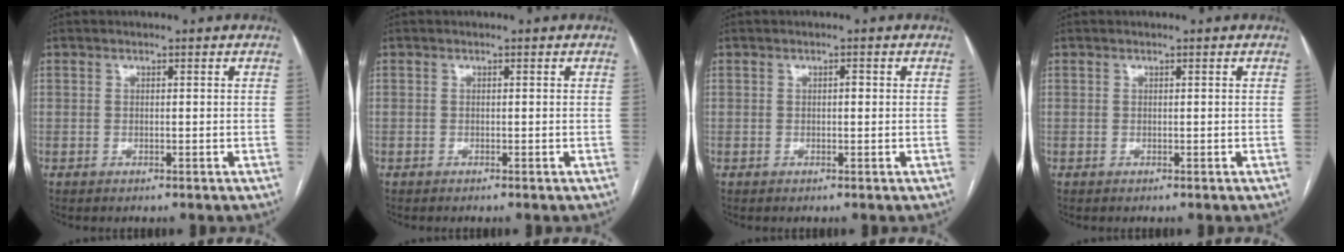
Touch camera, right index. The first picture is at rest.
{"total": 0.0}
{"total": 0.7, "force": [0.0, 0.3, 0.7], "torque": [-0.009, 0.002, -0.001]}
{"total": 0.0}